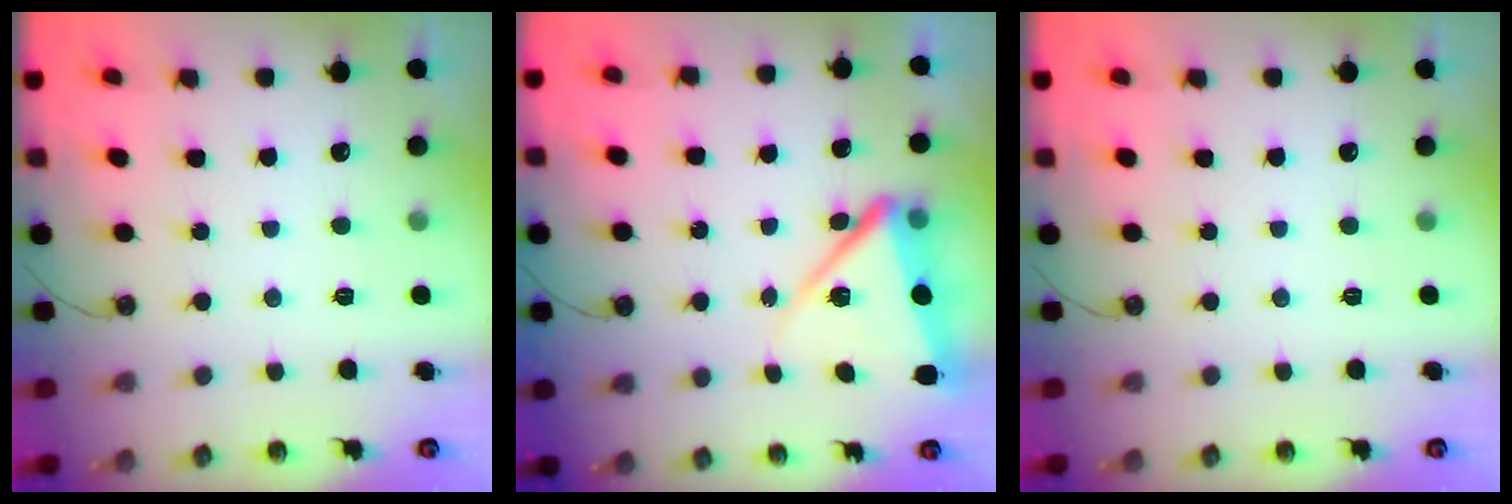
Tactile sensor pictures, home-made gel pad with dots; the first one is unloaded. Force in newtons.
{"total": 9.3, "press": 8.0, "slide": 4.6}
{"total": 0.0}